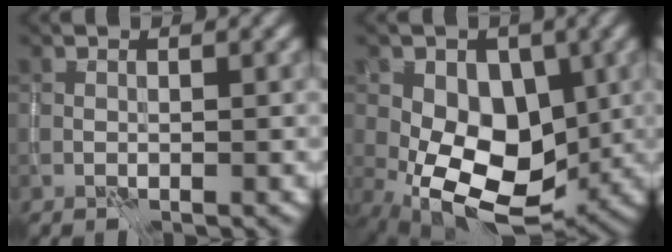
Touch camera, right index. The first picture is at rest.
{"total": 9.1, "force": [-0.7, 6.1, 6.8], "torque": [-0.107, -0.012, -0.018]}